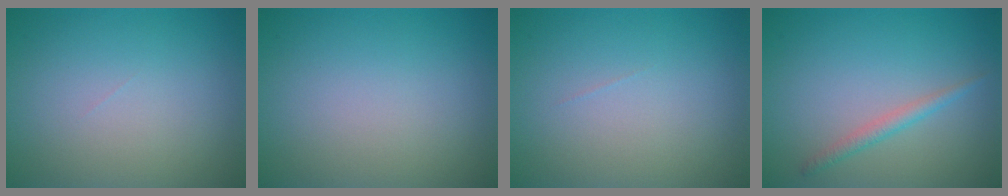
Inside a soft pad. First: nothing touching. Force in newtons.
{"total": 0.0}
{"total": 0.0}
{"total": 1.5, "press": 1.5, "slide": 0.0}